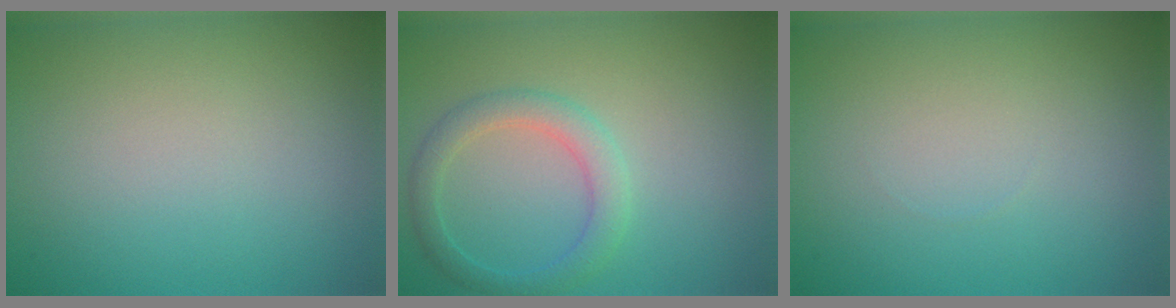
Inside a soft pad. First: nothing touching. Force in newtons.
{"total": 2.7, "press": 2.7, "slide": 0.2}
{"total": 0.0}